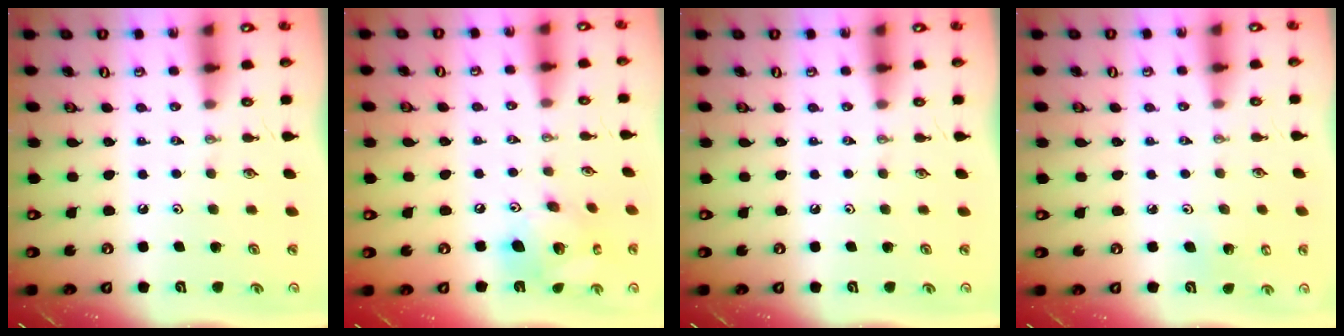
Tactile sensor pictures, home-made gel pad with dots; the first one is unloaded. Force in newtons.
{"total": 14.2, "press": 13.9, "slide": 3.1}
{"total": 0.0}
{"total": 3.3, "press": 3.2, "slide": 0.5}